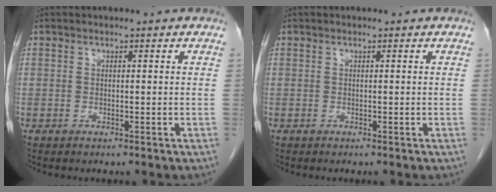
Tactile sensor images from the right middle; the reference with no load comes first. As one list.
[{"total": 0.0}]